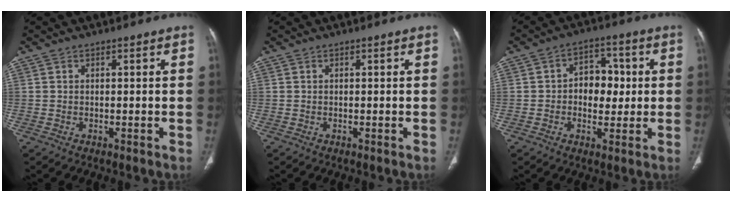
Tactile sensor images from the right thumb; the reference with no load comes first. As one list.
[{"total": 0.0}, {"total": 8.1, "force": [0.3, 5.9, 5.6], "torque": [-0.040, 0.014, 0.002]}]